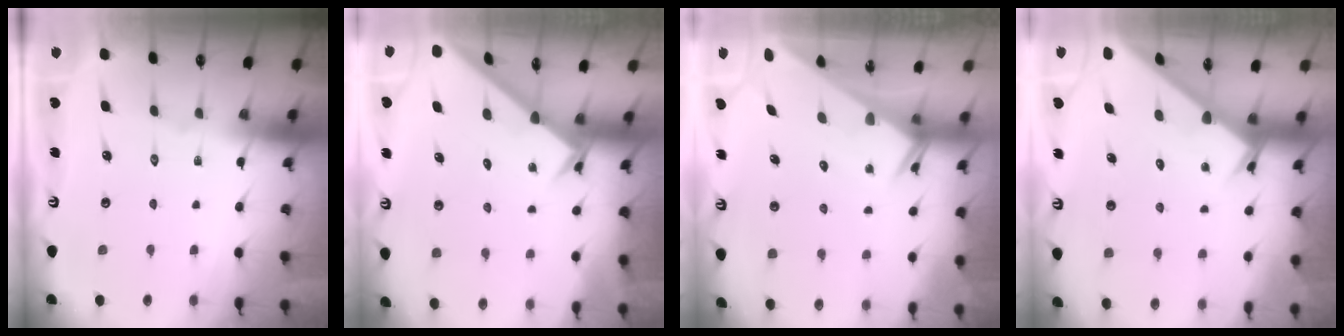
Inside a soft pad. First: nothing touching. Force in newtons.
{"total": 2.2, "press": 2.2, "slide": 0.2}
{"total": 2.6, "press": 2.6, "slide": 0.1}
{"total": 3.8, "press": 3.8, "slide": 0.3}